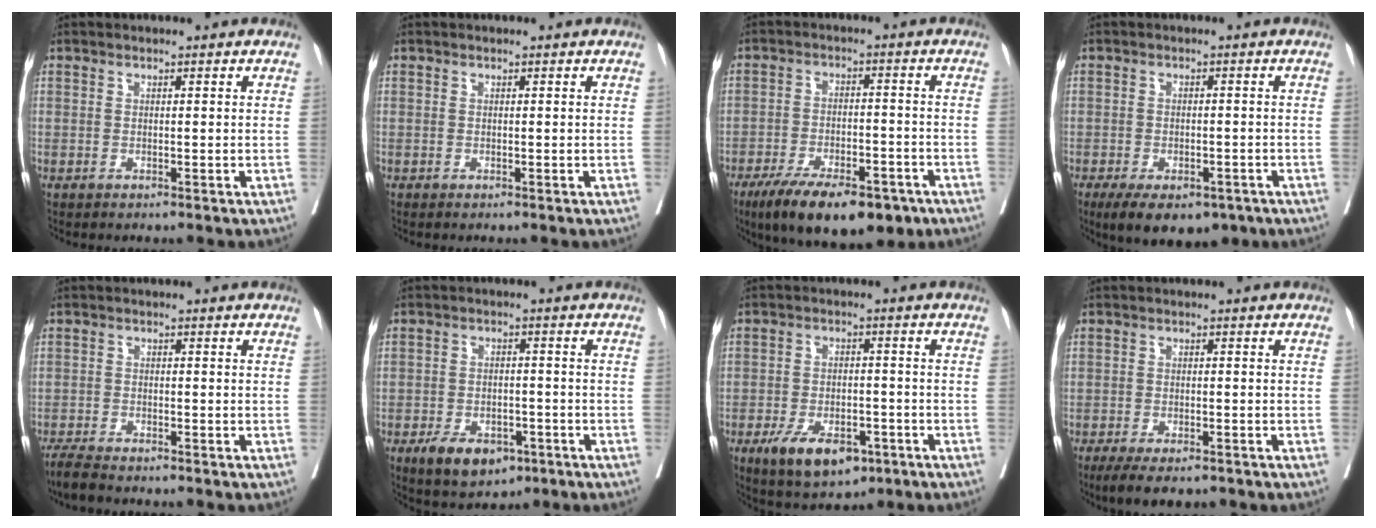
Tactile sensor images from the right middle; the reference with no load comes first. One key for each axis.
{"total": 0.0}
{"total": 15.0, "fx": -10.3, "fy": 5.4, "fz": 9.5, "tx": -0.140, "ty": -0.011, "tz": -0.161}
{"total": 10.9, "fx": -7.2, "fy": 5.3, "fz": 6.2, "tx": -0.095, "ty": -0.007, "tz": -0.103}
{"total": 3.8, "fx": -3.4, "fy": 0.4, "fz": 1.7, "tx": -0.031, "ty": -0.011, "tz": -0.062}
{"total": 7.7, "fx": -4.4, "fy": 4.4, "fz": 4.6, "tx": -0.074, "ty": -0.001, "tz": -0.063}
{"total": 9.5, "fx": -5.3, "fy": 4.6, "fz": 6.4, "tx": -0.104, "ty": -0.007, "tz": -0.077}
{"total": 7.0, "fx": -5.3, "fy": 2.4, "fz": 3.9, "tx": -0.052, "ty": -0.007, "tz": -0.083}